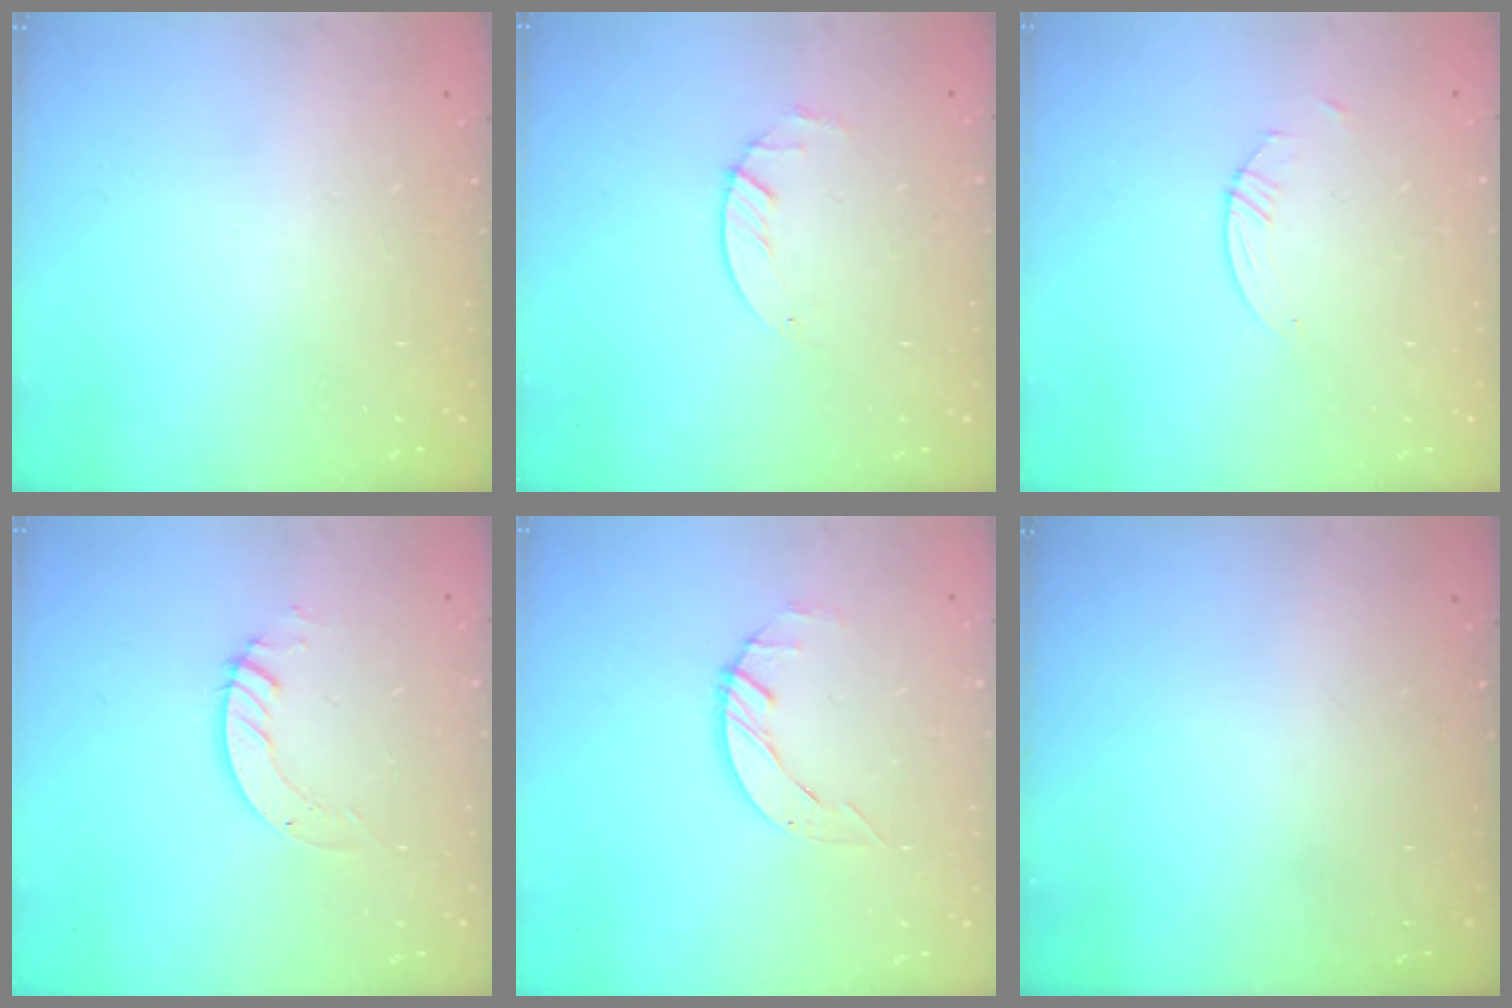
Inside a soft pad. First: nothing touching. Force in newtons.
{"total": 1.8, "press": 1.8, "slide": 0.2}
{"total": 0.8, "press": 0.8, "slide": 0.2}
{"total": 3.6, "press": 3.6, "slide": 0.1}
{"total": 2.9, "press": 2.8, "slide": 0.3}
{"total": 0.0}